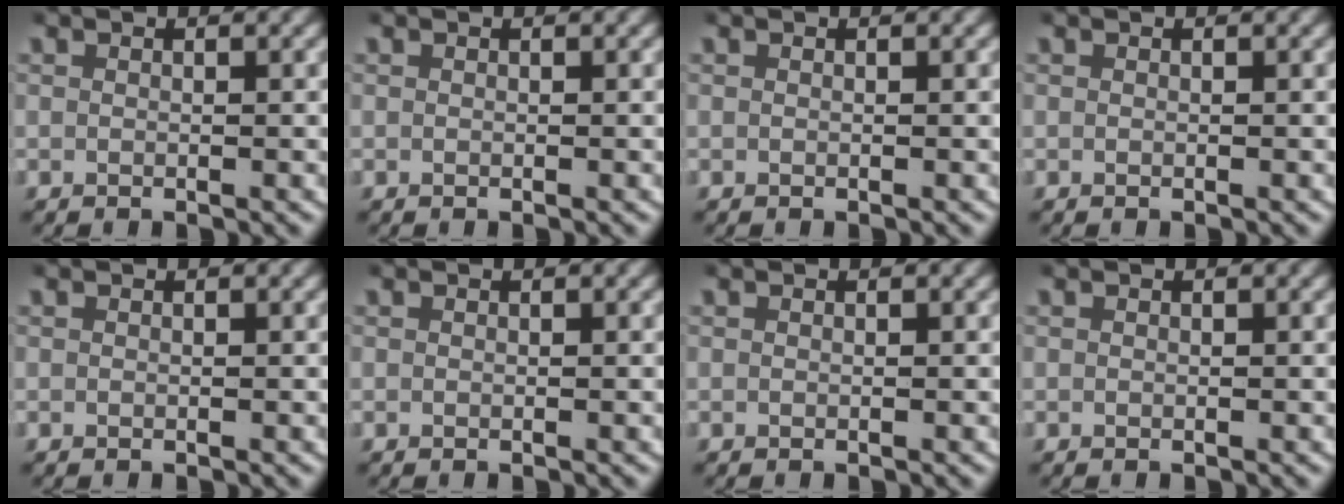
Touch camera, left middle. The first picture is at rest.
{"total": 0.0}
{"total": 0.0}
{"total": 0.0}
{"total": 0.0}
{"total": 0.0}
{"total": 0.0}
{"total": 0.0}